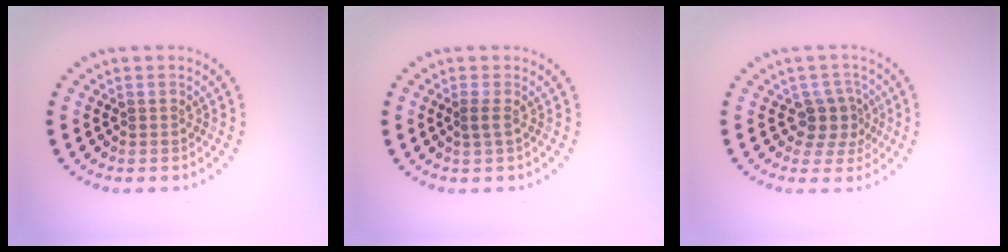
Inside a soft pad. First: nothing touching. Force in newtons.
{"total": 0.9, "press": 0.8, "slide": 0.4}
{"total": 2.8, "press": 2.2, "slide": 1.8}